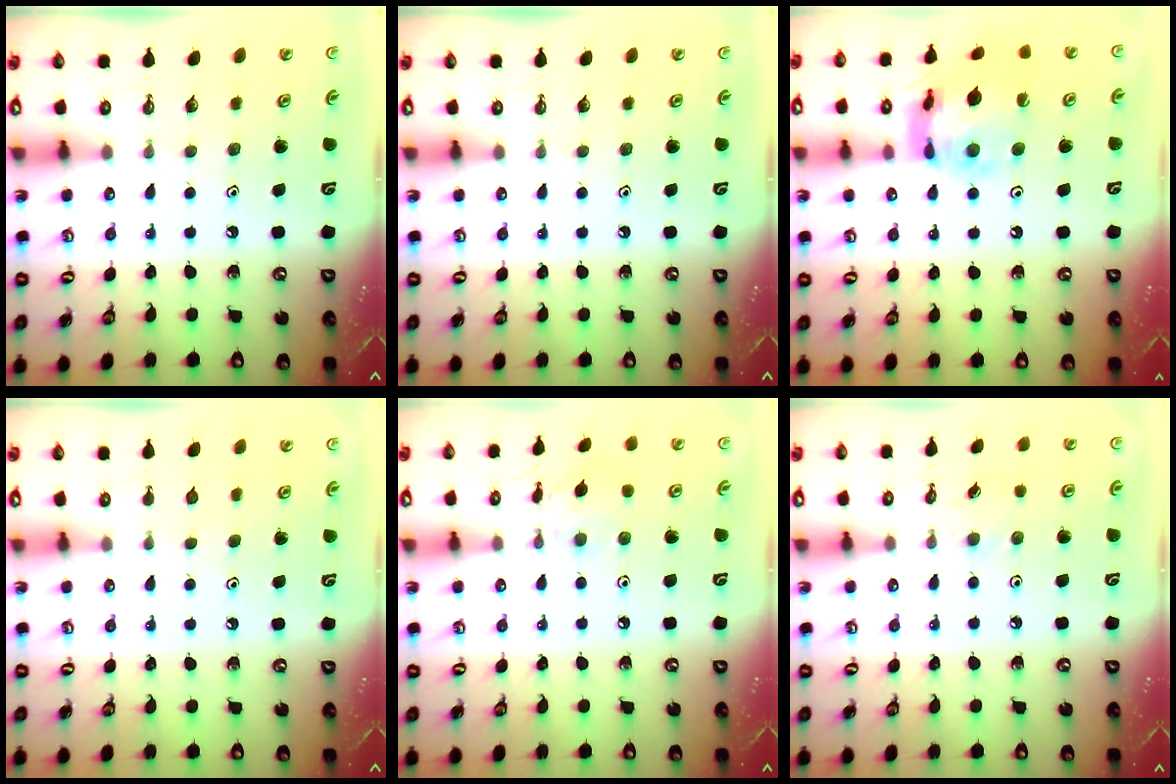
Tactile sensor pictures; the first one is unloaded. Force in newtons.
{"total": 0.0}
{"total": 14.7, "press": 14.6, "slide": 1.8}
{"total": 0.6, "press": 0.6, "slide": 0.2}
{"total": 6.0, "press": 6.0, "slide": 0.3}
{"total": 2.5, "press": 2.4, "slide": 0.4}